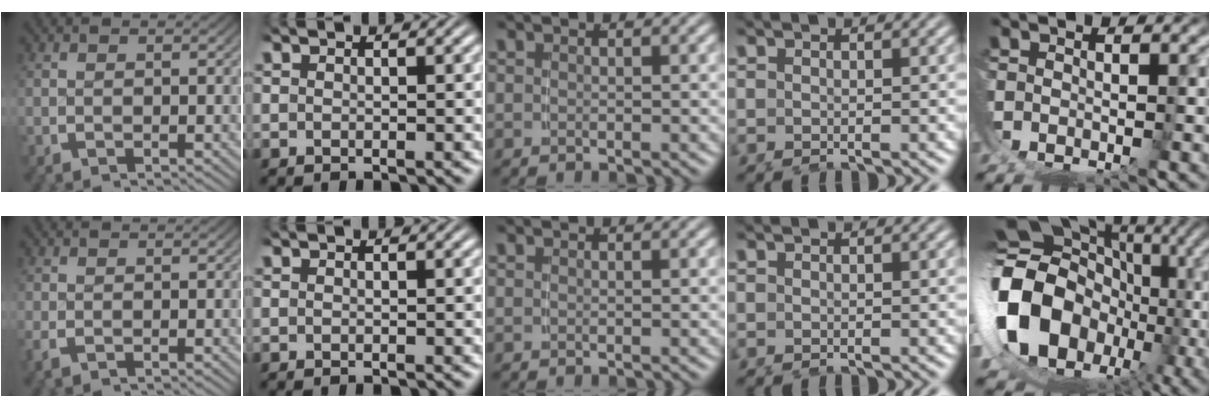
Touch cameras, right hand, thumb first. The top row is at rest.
{"thumb": {"total": 0.8, "force": [-0.2, 0.5, 0.5], "torque": [-0.012, -0.002, -0.002]}, "little": {"total": 16.4, "force": [0.0, 13.1, 10.0], "torque": [-0.216, -0.032, 0.004]}}